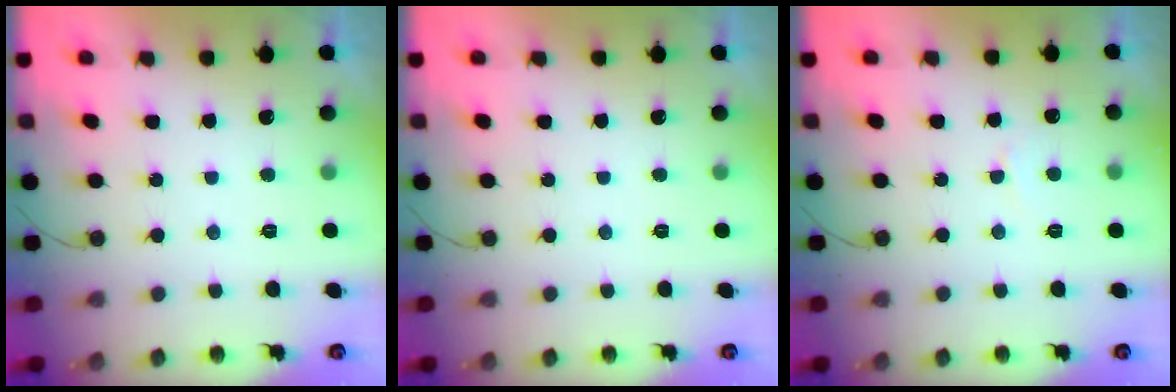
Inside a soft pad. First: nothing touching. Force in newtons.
{"total": 0.0}
{"total": 3.0, "press": 3.0, "slide": 0.3}